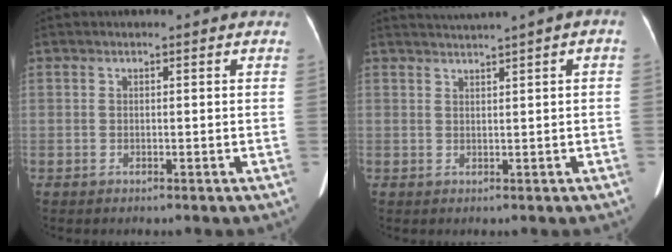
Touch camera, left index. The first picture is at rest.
{"total": 1.8, "force": [1.3, 0.0, 1.2], "torque": [-0.023, 0.015, 0.030]}